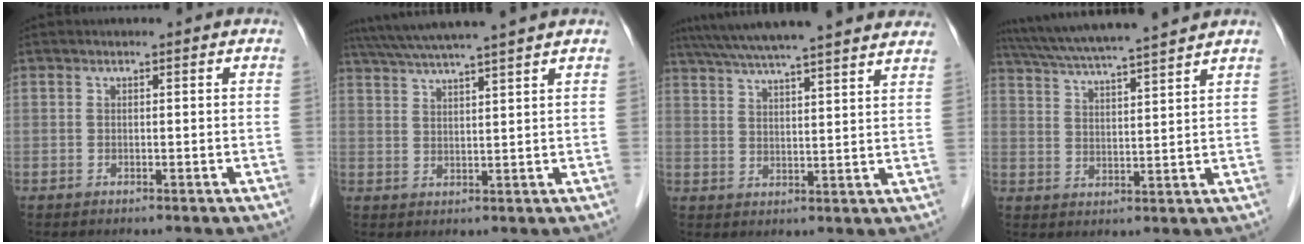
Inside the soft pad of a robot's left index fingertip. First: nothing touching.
{"total": 11.4, "force": [9.9, -1.4, 5.5], "torque": [-0.096, 0.022, 0.146]}
{"total": 24.4, "force": [21.5, 1.3, 11.4], "torque": [-0.189, 0.024, 0.288]}
{"total": 14.7, "force": [13.0, -0.8, 6.8], "torque": [-0.127, 0.021, 0.200]}